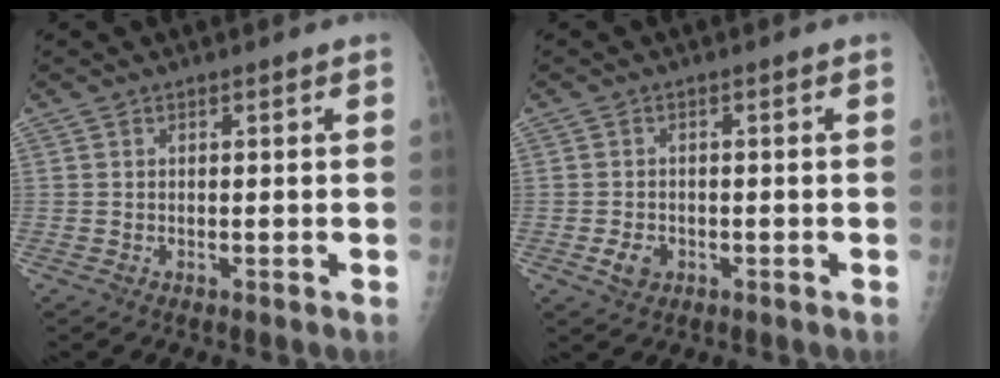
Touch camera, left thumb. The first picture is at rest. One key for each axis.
{"total": 2.8, "fx": -0.9, "fy": 2.2, "fz": 1.5, "tx": -0.023, "ty": 0.000, "tz": -0.010}